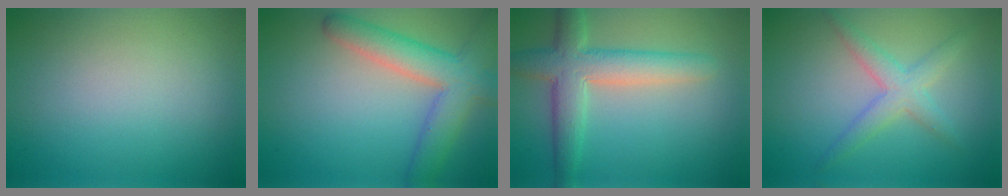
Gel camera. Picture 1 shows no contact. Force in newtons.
{"total": 6.3, "press": 6.3, "slide": 0.4}
{"total": 5.8, "press": 5.8, "slide": 0.1}
{"total": 2.4, "press": 2.4, "slide": 0.1}